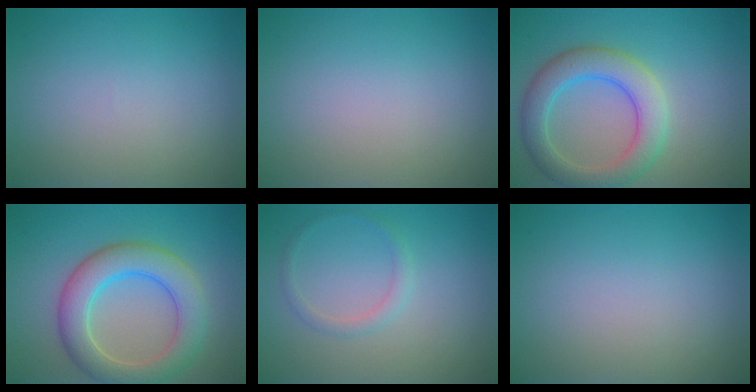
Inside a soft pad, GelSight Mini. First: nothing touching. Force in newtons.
{"total": 0.0}
{"total": 5.3, "press": 5.3, "slide": 0.3}
{"total": 6.4, "press": 6.4, "slide": 0.3}
{"total": 1.3, "press": 1.3, "slide": 0.0}
{"total": 0.0}